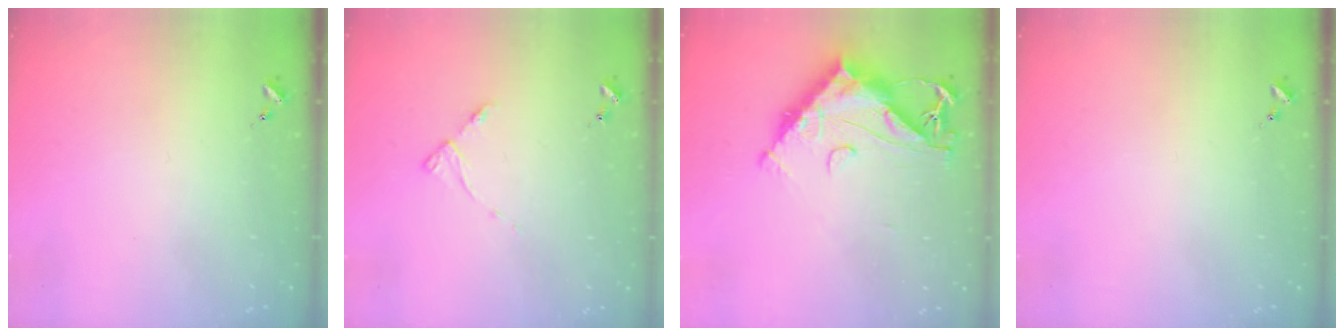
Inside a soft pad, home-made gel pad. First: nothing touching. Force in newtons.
{"total": 4.4, "press": 4.3, "slide": 0.7}
{"total": 15.1, "press": 15.1, "slide": 1.2}
{"total": 0.0}